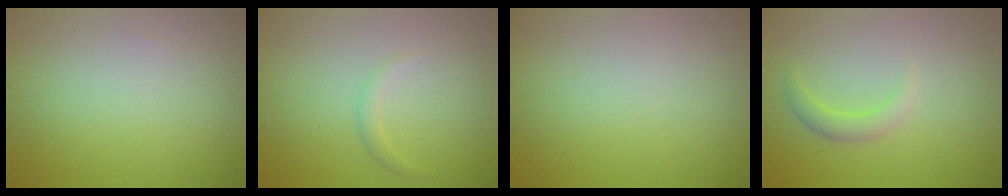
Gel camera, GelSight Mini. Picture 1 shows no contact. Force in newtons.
{"total": 1.0, "press": 1.0, "slide": 0.1}
{"total": 0.0}
{"total": 1.8, "press": 1.8, "slide": 0.2}